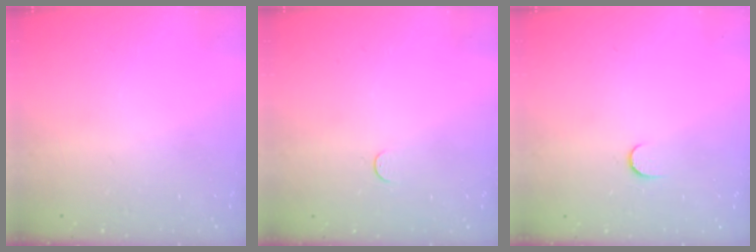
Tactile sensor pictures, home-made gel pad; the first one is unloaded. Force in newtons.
{"total": 3.5, "press": 3.5, "slide": 0.4}
{"total": 3.4, "press": 3.4, "slide": 0.4}